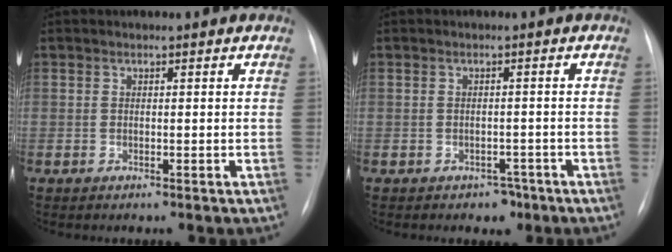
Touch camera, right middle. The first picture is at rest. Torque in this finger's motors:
{"motor_torque": [0.09, -0.04, 0.00, 0.00]}